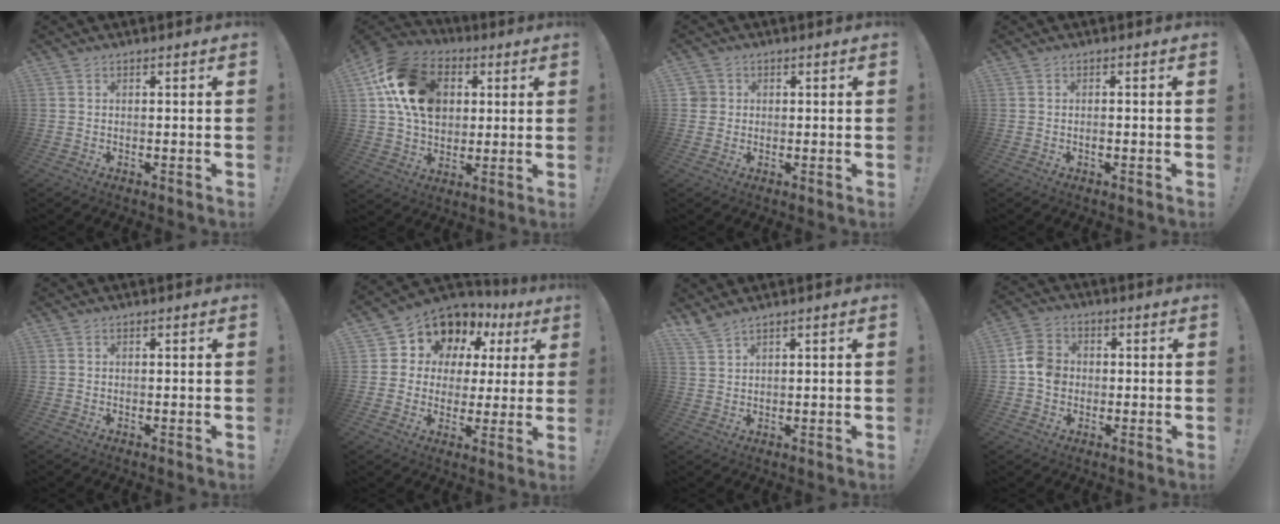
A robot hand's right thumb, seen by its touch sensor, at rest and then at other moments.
{"total": 19.3, "force": [5.7, 14.2, 11.7], "torque": [-0.189, -0.008, 0.110]}
{"total": 2.7, "force": [0.5, 2.6, 0.5], "torque": [-0.012, 0.006, 0.010]}
{"total": 0.8, "force": [-0.4, 0.4, 0.5], "torque": [-0.017, 0.004, -0.007]}
{"total": 0.0}
{"total": 10.2, "force": [6.2, 7.5, 3.2], "torque": [-0.055, -0.053, 0.121]}
{"total": 2.6, "force": [1.8, 0.3, 1.8], "torque": [-0.040, -0.007, 0.035]}
{"total": 7.7, "force": [-0.6, 6.7, 3.9], "torque": [-0.064, 0.015, -0.010]}